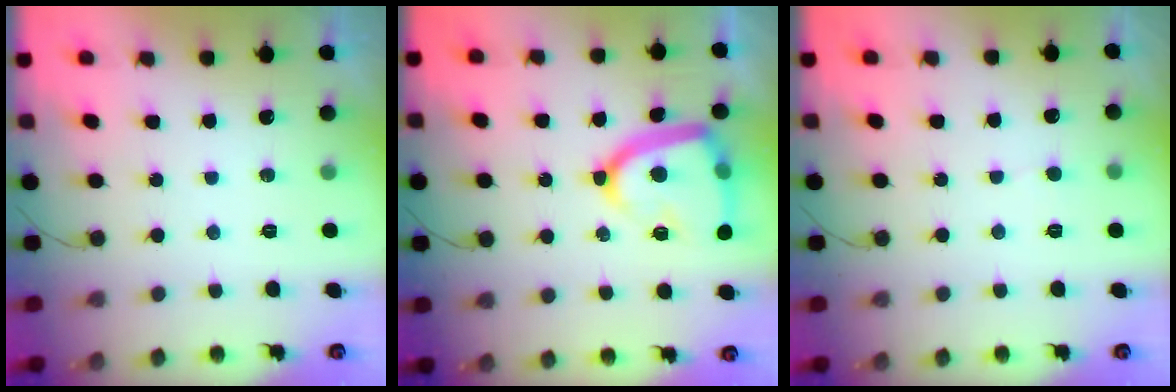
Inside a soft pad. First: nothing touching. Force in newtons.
{"total": 17.7, "press": 17.6, "slide": 1.7}
{"total": 2.4, "press": 2.4, "slide": 0.3}